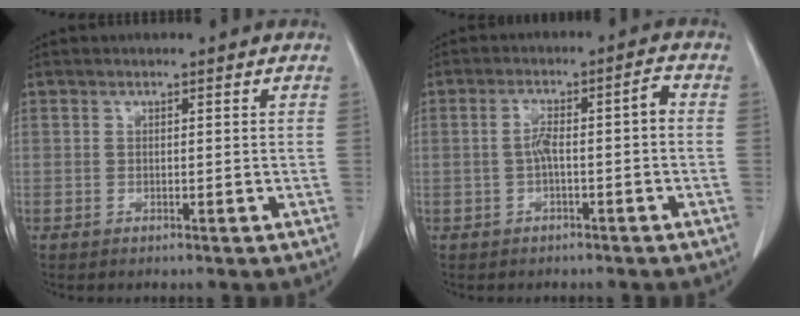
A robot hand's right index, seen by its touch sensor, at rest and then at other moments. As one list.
[{"total": 4.7, "force": [-0.6, 0.7, 4.6], "torque": [-0.084, 0.024, -0.006]}]